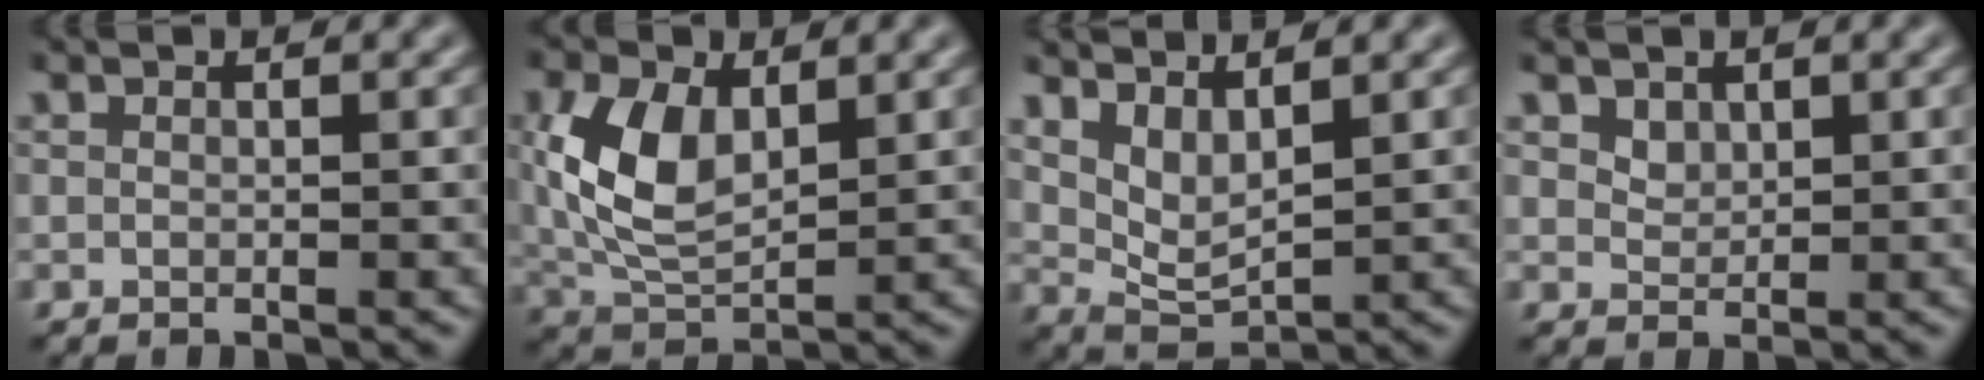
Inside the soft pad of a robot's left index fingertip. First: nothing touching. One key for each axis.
{"total": 6.2, "fx": 1.0, "fy": 3.7, "fz": 4.9, "tx": -0.115, "ty": 0.003, "tz": 0.028}
{"total": 2.7, "fx": 1.6, "fy": 0.9, "fz": 2.0, "tx": -0.054, "ty": -0.007, "tz": 0.047}
{"total": 1.3, "fx": 0.8, "fy": 1.0, "fz": 0.3, "tx": -0.013, "ty": -0.006, "tz": 0.029}